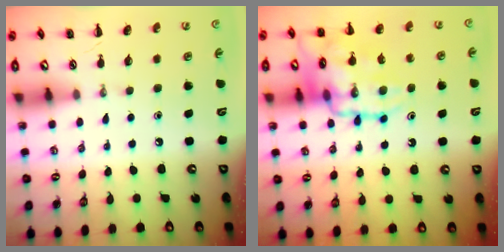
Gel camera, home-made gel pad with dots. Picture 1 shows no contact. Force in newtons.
{"total": 18.2, "press": 18.1, "slide": 2.1}